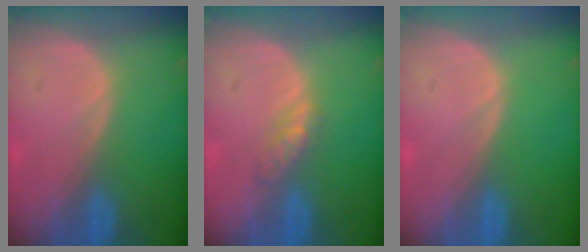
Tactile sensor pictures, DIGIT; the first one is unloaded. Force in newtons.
{"total": 2.8, "press": 2.5, "slide": 1.2}
{"total": 0.0}